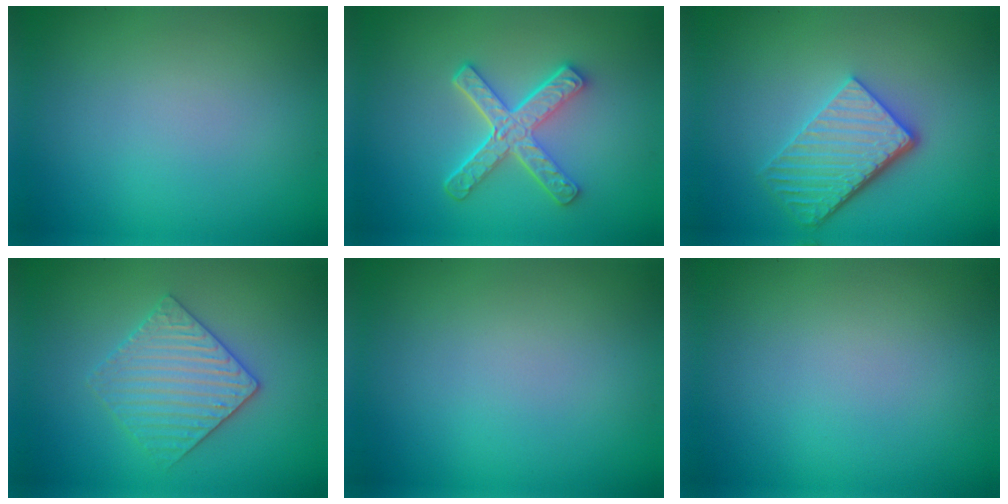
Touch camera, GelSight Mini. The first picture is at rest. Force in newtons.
{"total": 5.0, "press": 3.7, "slide": 3.3}
{"total": 5.2, "press": 3.9, "slide": 3.5}
{"total": 3.5, "press": 3.4, "slide": 0.7}
{"total": 0.0}
{"total": 0.0}